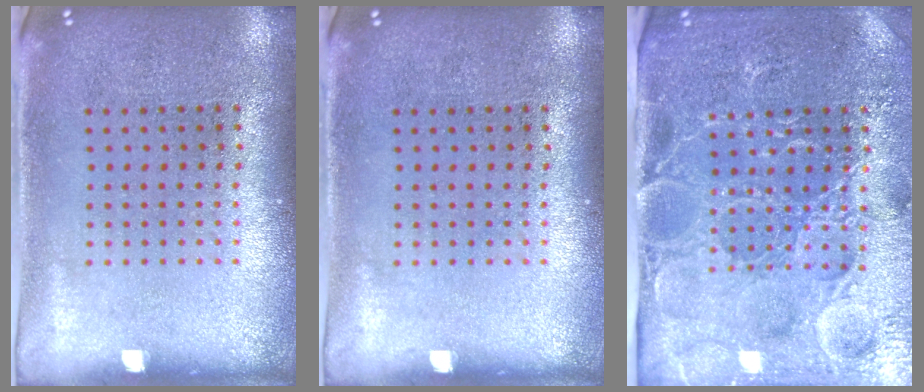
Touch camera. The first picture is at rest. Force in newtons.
{"total": 0.0}
{"total": 4.9, "press": 4.5, "slide": 1.9}